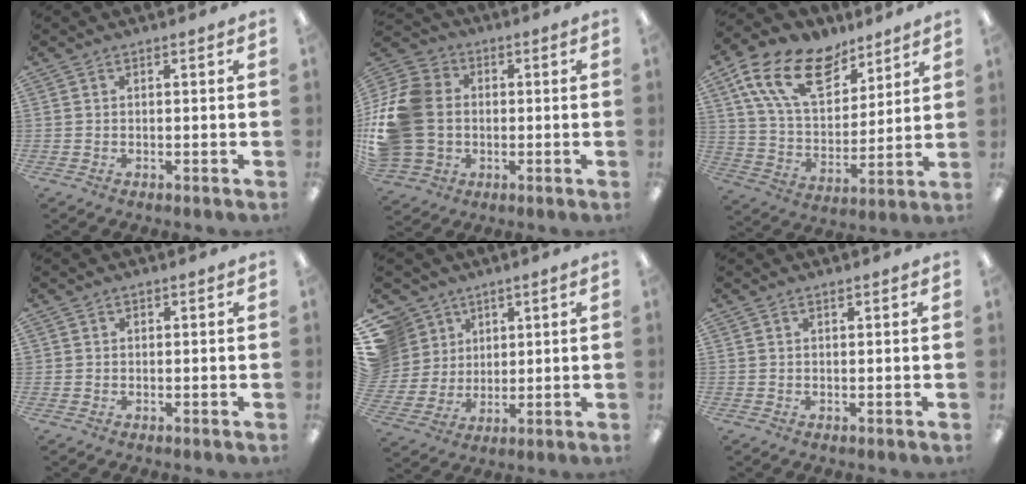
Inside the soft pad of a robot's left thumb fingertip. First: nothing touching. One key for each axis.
{"total": 19.0, "fx": 0.4, "fy": 15.4, "fz": 11.1, "tx": -0.230, "ty": 0.021, "tz": 0.018}
{"total": 18.9, "fx": 11.4, "fy": 10.5, "fz": 10.8, "tx": -0.202, "ty": -0.045, "tz": 0.209}
{"total": 0.6, "fx": 0.3, "fy": 0.5, "fz": 0.1, "tx": -0.004, "ty": 0.002, "tz": 0.006}
{"total": 10.3, "fx": 5.2, "fy": 8.7, "fz": 1.5, "tx": -0.064, "ty": -0.036, "tz": 0.107}
{"total": 0.7, "fx": 0.6, "fy": 0.2, "fz": 0.3, "tx": -0.008, "ty": 0.002, "tz": 0.010}